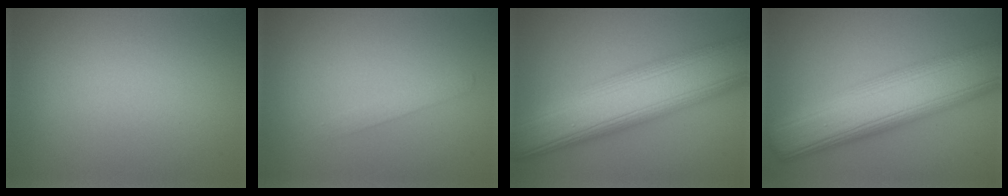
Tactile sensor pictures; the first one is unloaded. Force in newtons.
{"total": 1.0, "press": 1.0, "slide": 0.1}
{"total": 12.4, "press": 12.4, "slide": 0.2}
{"total": 11.4, "press": 11.4, "slide": 0.1}